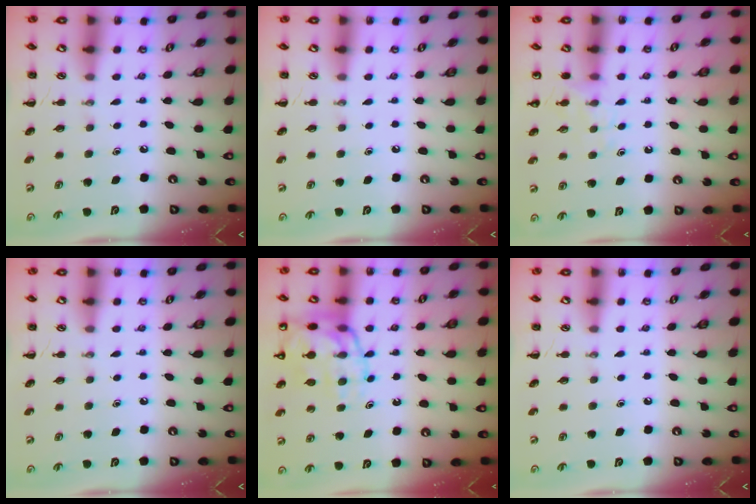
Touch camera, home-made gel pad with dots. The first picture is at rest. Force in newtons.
{"total": 0.0}
{"total": 6.5, "press": 6.2, "slide": 2.1}
{"total": 0.0}
{"total": 17.4, "press": 17.1, "slide": 3.0}
{"total": 0.0}